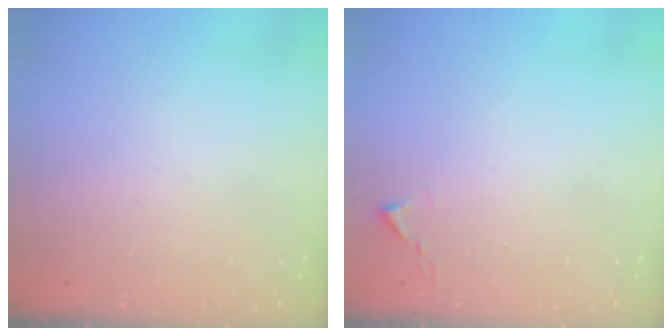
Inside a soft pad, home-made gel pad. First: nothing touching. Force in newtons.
{"total": 2.4, "press": 2.4, "slide": 0.3}